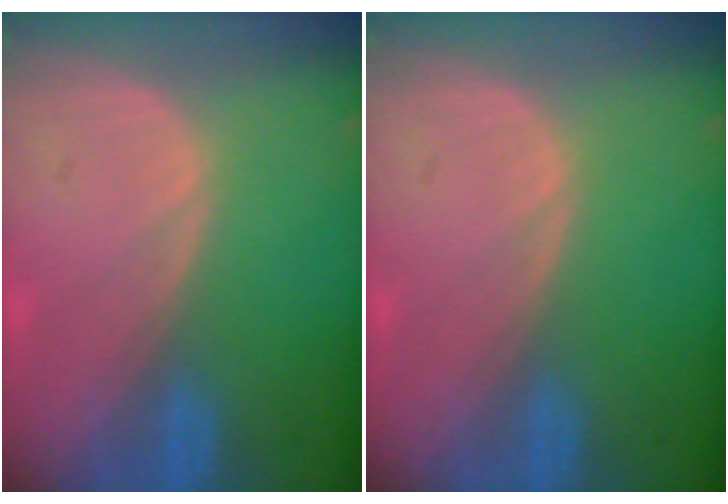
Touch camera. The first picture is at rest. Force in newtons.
{"total": 0.0}